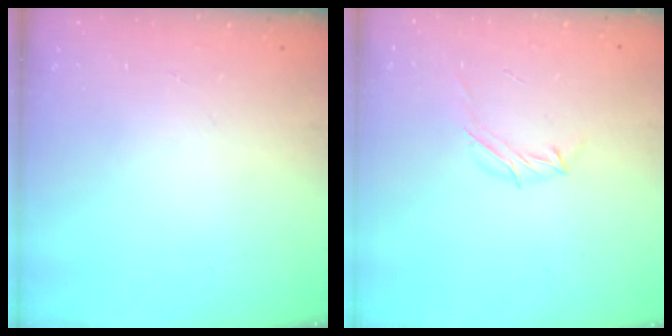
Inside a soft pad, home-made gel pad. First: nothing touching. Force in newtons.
{"total": 6.0, "press": 5.9, "slide": 1.1}